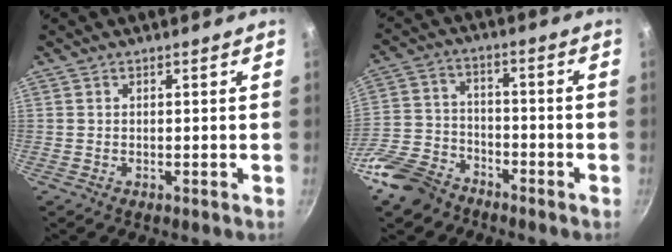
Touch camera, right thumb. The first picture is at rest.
{"total": 12.0, "force": [-8.4, 7.1, 4.8], "torque": [-0.092, 0.058, -0.171]}